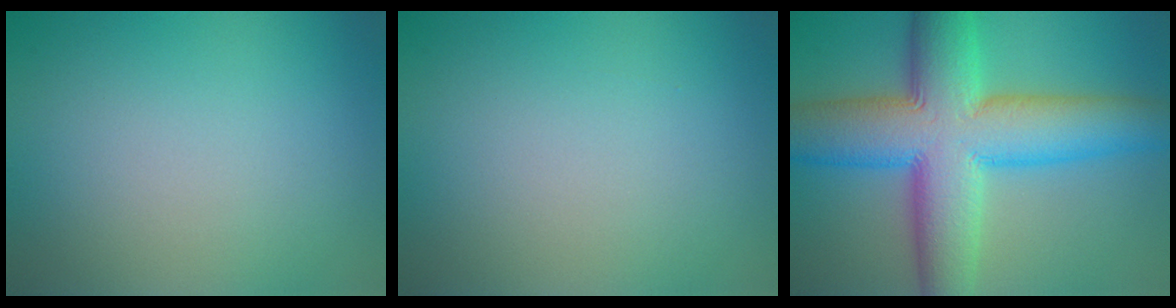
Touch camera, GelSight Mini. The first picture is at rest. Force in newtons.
{"total": 0.0}
{"total": 13.3, "press": 13.3, "slide": 0.6}